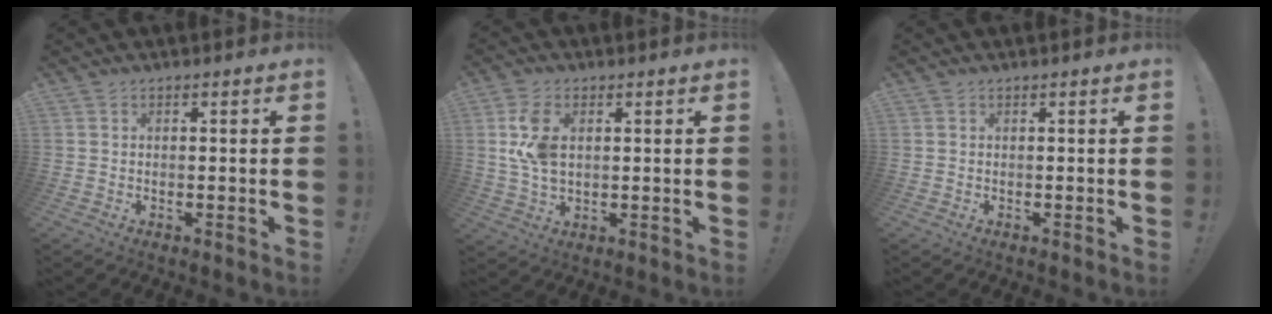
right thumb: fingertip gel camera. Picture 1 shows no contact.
{"total": 9.1, "force": [1.8, 5.6, 6.9], "torque": [-0.138, -0.006, 0.032]}
{"total": 0.0}